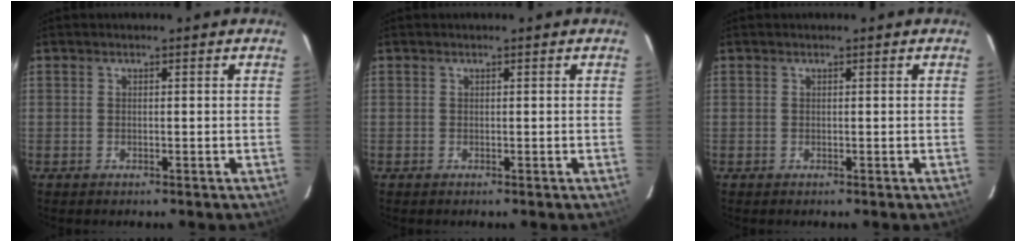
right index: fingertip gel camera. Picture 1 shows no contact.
{"total": 0.0}
{"total": 0.0}